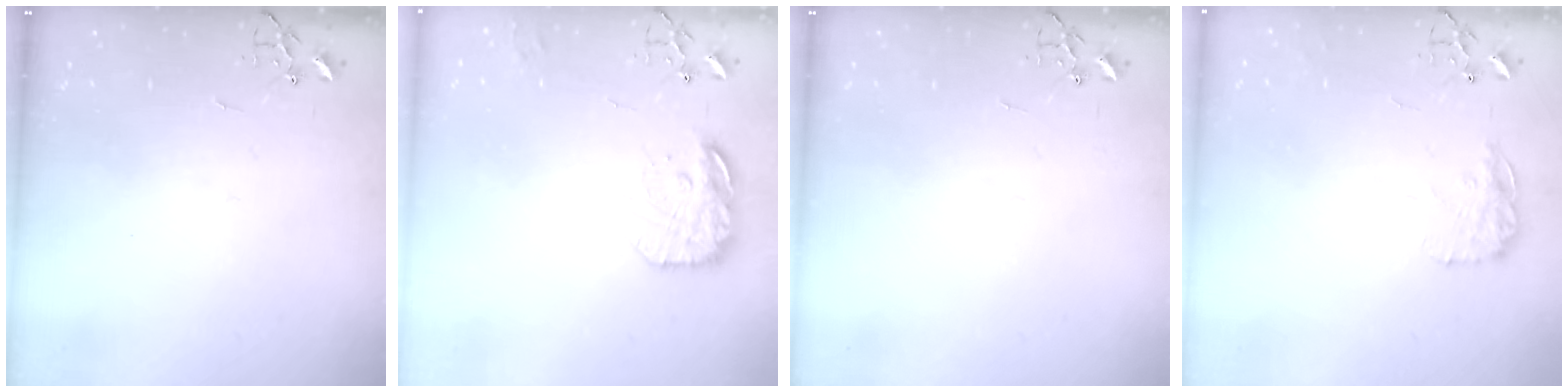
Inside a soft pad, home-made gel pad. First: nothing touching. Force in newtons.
{"total": 16.0, "press": 15.9, "slide": 1.3}
{"total": 0.0}
{"total": 10.9, "press": 10.9, "slide": 0.4}